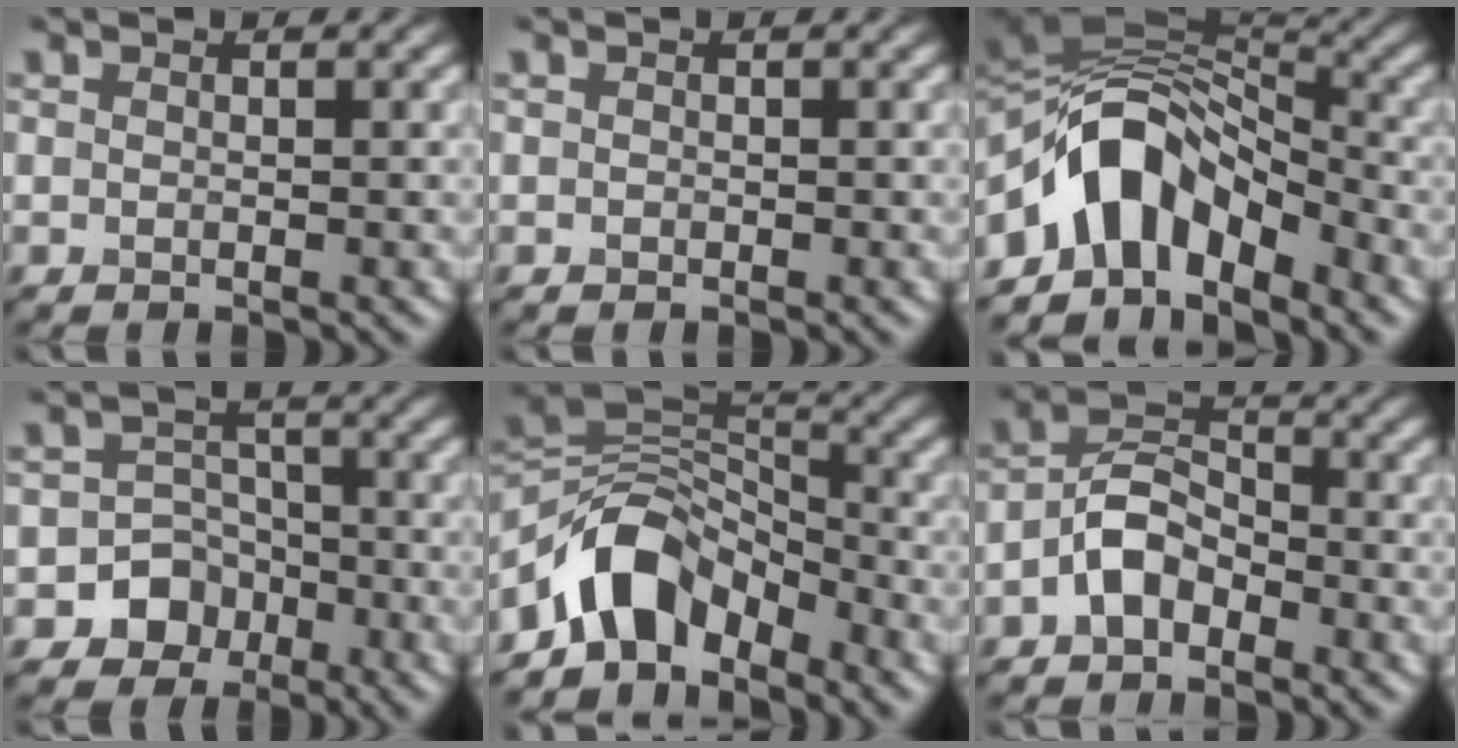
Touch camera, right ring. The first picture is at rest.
{"total": 0.0}
{"total": 9.3, "force": [-4.5, 5.5, 6.0], "torque": [-0.088, 0.013, -0.089]}
{"total": 5.7, "force": [-3.0, 4.9, 0.8], "torque": [0.022, -0.004, -0.072]}
{"total": 6.6, "force": [-4.4, 3.8, 3.1], "torque": [-0.032, 0.004, -0.091]}
{"total": 3.9, "force": [-2.0, 2.3, 2.3], "torque": [-0.041, 0.016, -0.047]}